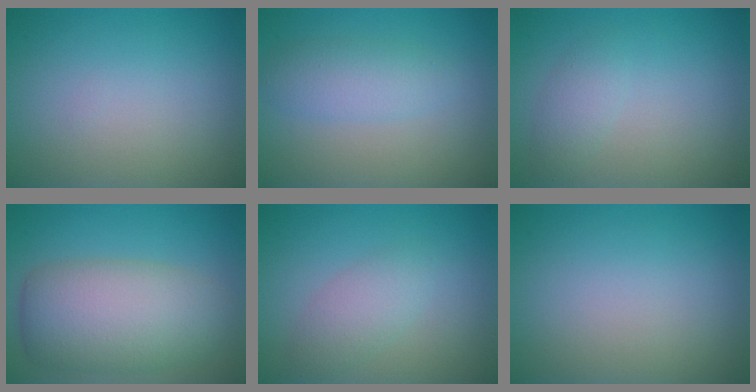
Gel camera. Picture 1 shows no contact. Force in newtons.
{"total": 2.8, "press": 2.8, "slide": 0.1}
{"total": 1.6, "press": 1.6, "slide": 0.0}
{"total": 8.1, "press": 8.1, "slide": 0.8}
{"total": 2.4, "press": 2.4, "slide": 0.0}
{"total": 0.0}